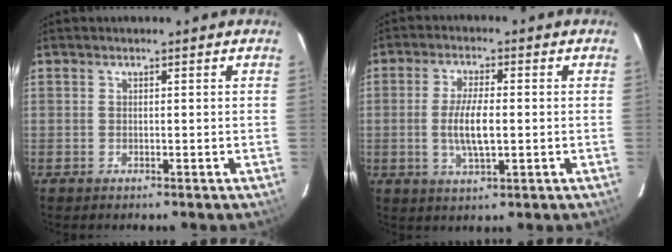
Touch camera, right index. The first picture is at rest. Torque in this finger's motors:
{"motor_torque": [0.94, -0.50, 0.68, 0.13]}